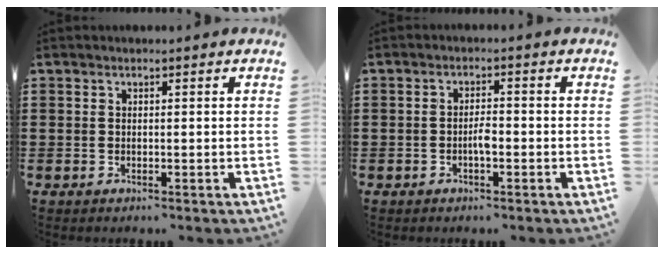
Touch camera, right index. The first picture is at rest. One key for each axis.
{"total": 2.5, "fx": -0.8, "fy": 0.8, "fz": 2.2, "tx": -0.042, "ty": 0.004, "tz": -0.016}